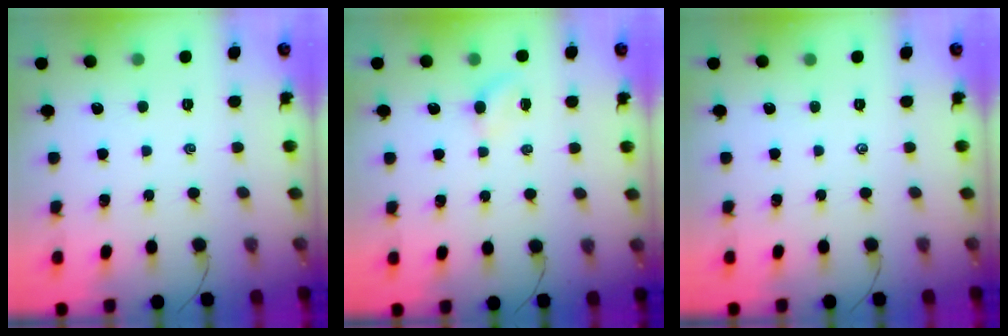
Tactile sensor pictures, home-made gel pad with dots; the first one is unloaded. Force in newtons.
{"total": 2.1, "press": 2.0, "slide": 0.7}
{"total": 0.0}